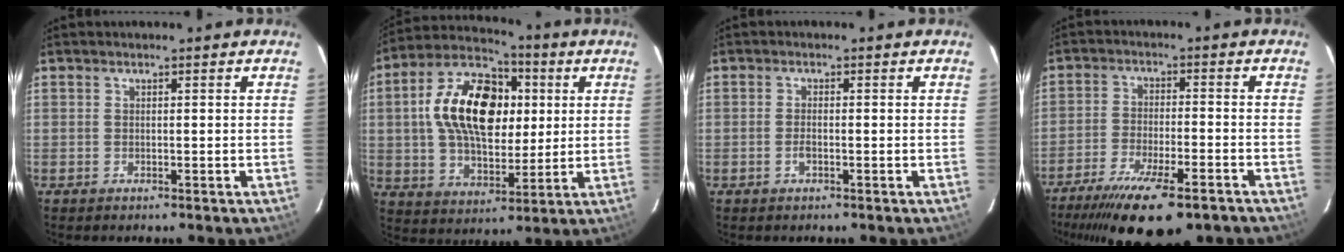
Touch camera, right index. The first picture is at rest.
{"total": 19.5, "force": [3.6, 11.9, 15.1], "torque": [-0.285, 0.038, 0.063]}
{"total": 1.8, "force": [-0.7, 0.7, 1.5], "torque": [-0.030, 0.000, -0.013]}
{"total": 18.2, "force": [-13.4, 5.0, 11.3], "torque": [-0.222, -0.049, -0.210]}